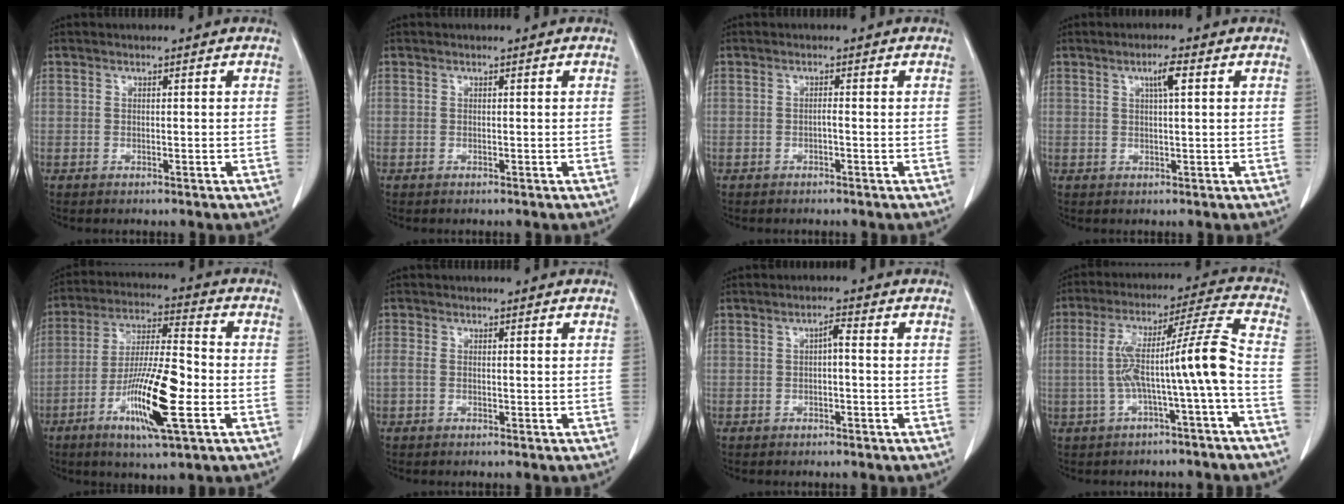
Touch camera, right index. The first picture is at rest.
{"total": 0.0}
{"total": 0.6, "force": [-0.3, 0.0, 0.5], "torque": [-0.010, 0.002, -0.005]}
{"total": 2.8, "force": [1.1, 0.1, 2.6], "torque": [-0.048, 0.002, 0.018]}
{"total": 14.5, "force": [-4.9, 1.8, 13.6], "torque": [-0.259, -0.012, -0.086]}
{"total": 1.3, "force": [-0.4, 0.6, 1.1], "torque": [-0.032, 0.005, -0.006]}
{"total": 1.6, "force": [-0.2, 0.4, 1.6], "torque": [-0.028, 0.006, -0.002]}
{"total": 11.1, "force": [-2.6, -0.7, 10.8], "torque": [-0.192, 0.041, -0.040]}